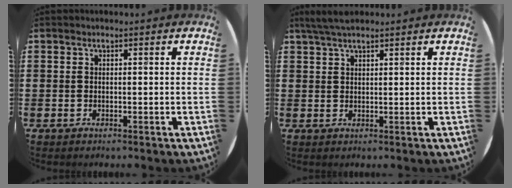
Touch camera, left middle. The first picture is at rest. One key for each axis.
{"total": 3.1, "fx": 2.6, "fy": 0.6, "fz": 1.6, "tx": -0.035, "ty": 0.004, "tz": 0.047}